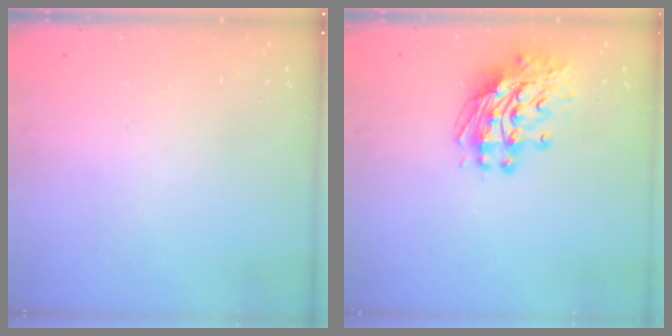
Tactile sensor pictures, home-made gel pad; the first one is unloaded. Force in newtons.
{"total": 11.5, "press": 11.4, "slide": 1.2}